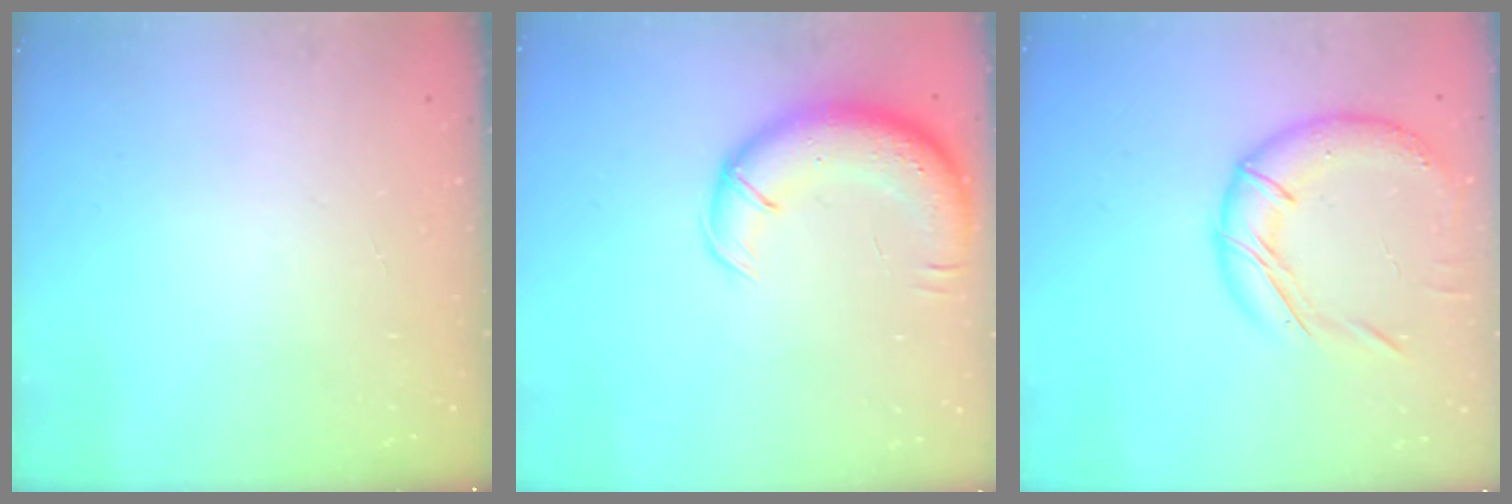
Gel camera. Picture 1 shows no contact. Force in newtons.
{"total": 13.4, "press": 12.9, "slide": 3.5}
{"total": 15.8, "press": 15.7, "slide": 1.7}